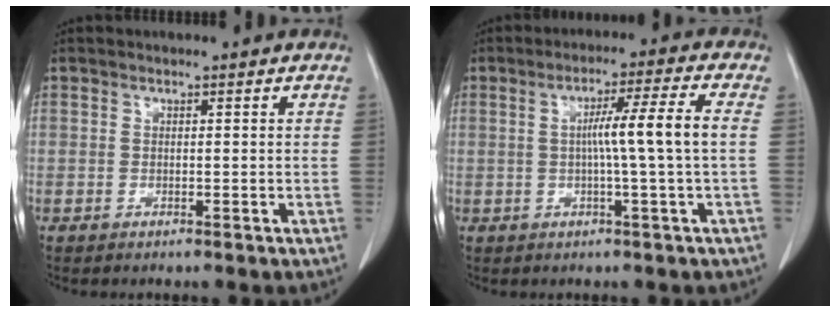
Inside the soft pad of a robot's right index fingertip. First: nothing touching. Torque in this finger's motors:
{"motor_torque": [1.06, -0.22, 0.54, 0.12]}